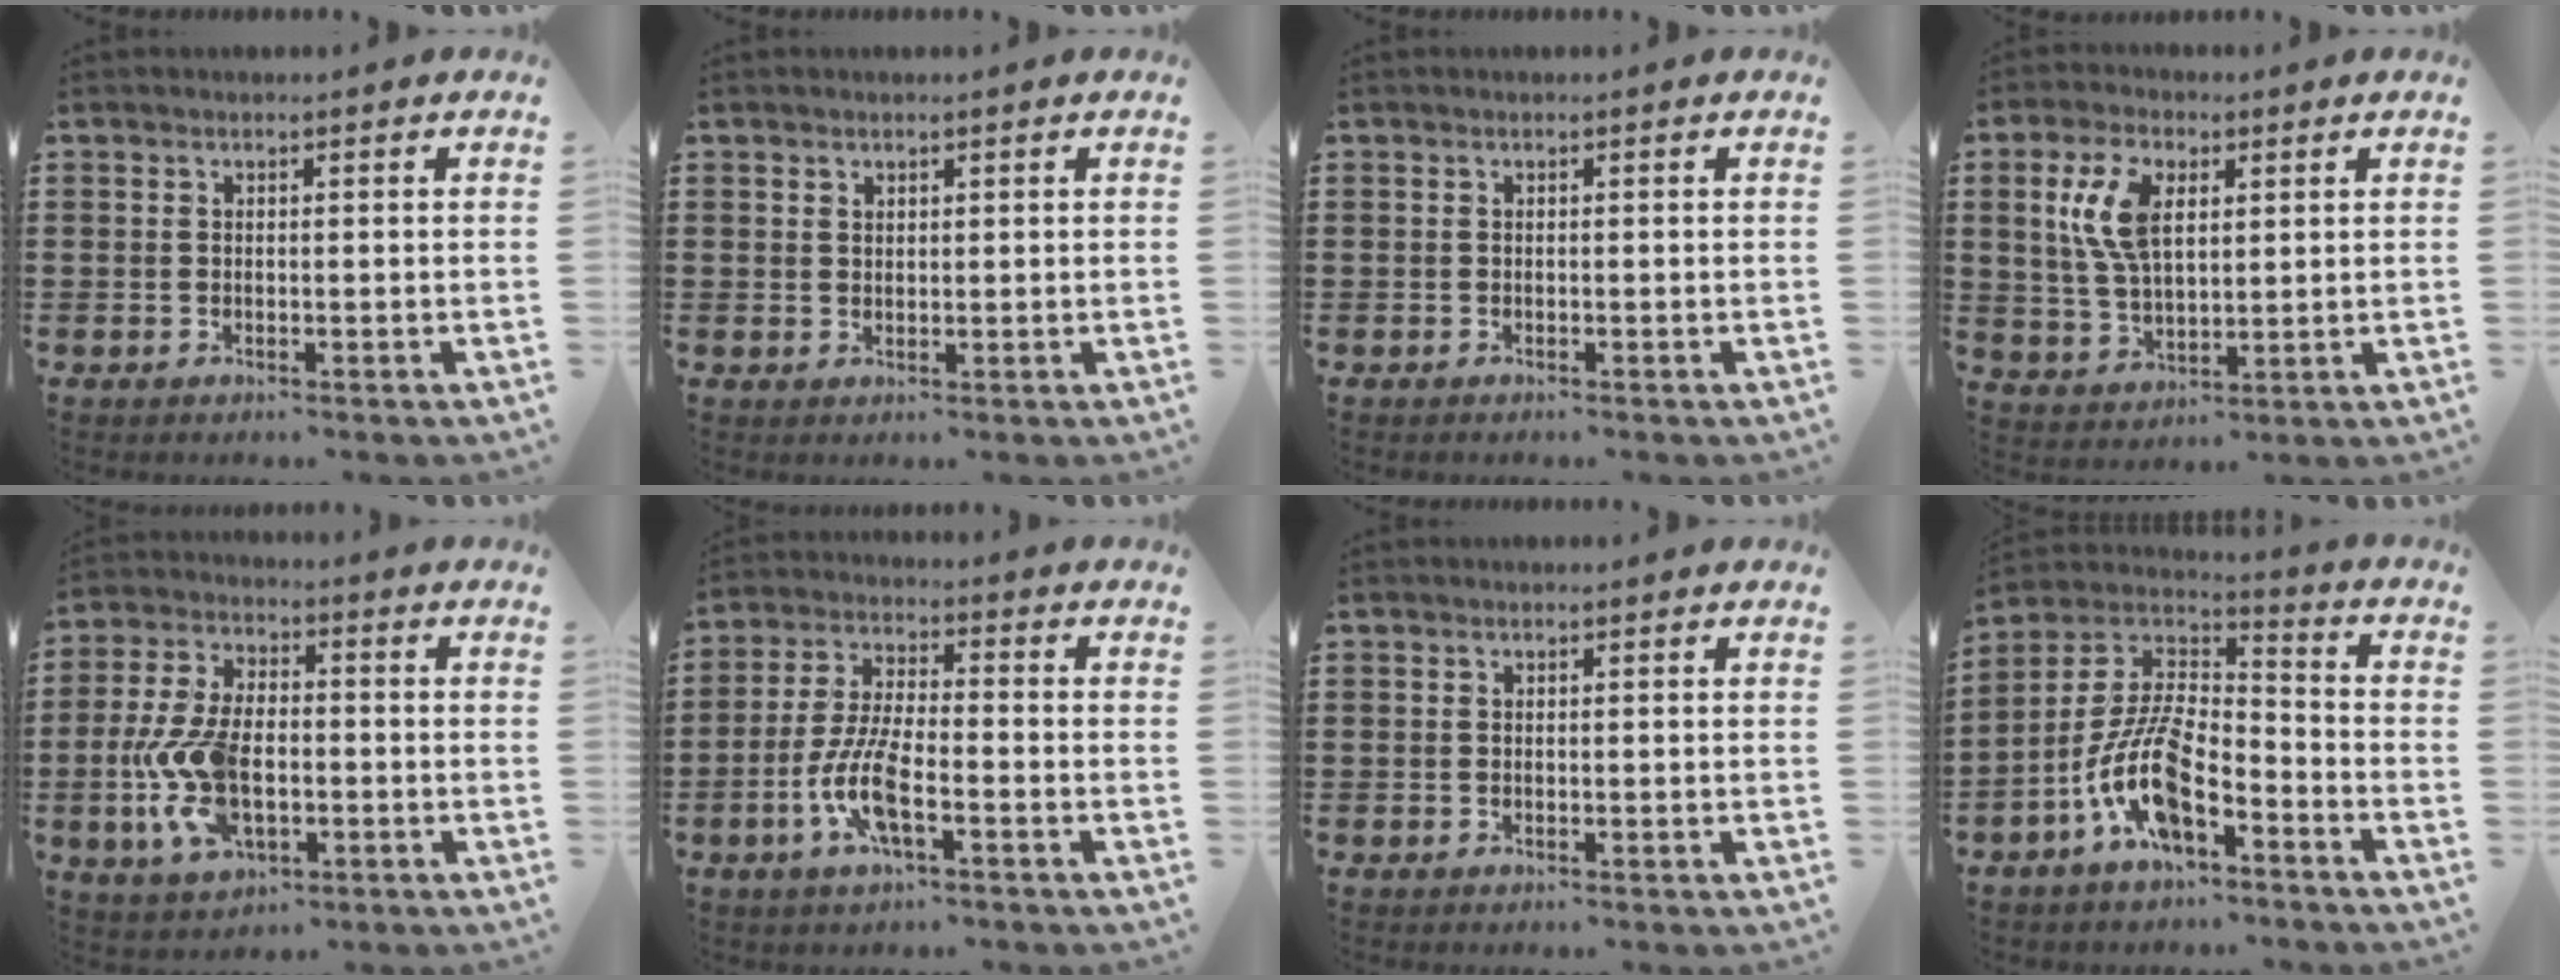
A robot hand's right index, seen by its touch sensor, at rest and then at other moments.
{"total": 1.2, "force": [1.0, 0.7, 0.1], "torque": [-0.004, 0.002, 0.019]}
{"total": 0.0}
{"total": 8.6, "force": [2.8, 4.7, 6.7], "torque": [-0.157, 0.009, 0.046]}
{"total": 10.9, "force": [-2.3, 5.9, 8.9], "torque": [-0.221, -0.009, -0.048]}
{"total": 8.4, "force": [-3.2, 2.6, 7.4], "torque": [-0.169, -0.011, -0.064]}
{"total": 0.0}
{"total": 11.8, "force": [-6.0, 4.6, 9.1], "torque": [-0.220, -0.009, -0.121]}